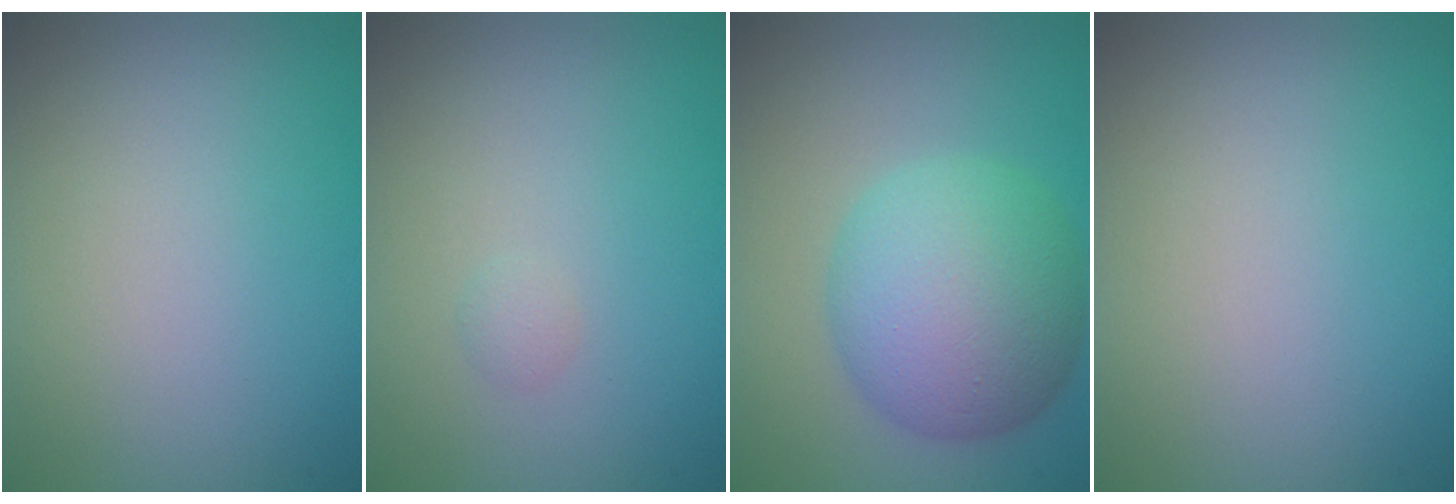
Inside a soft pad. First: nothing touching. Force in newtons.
{"total": 0.6, "press": 0.6, "slide": 0.0}
{"total": 8.7, "press": 8.7, "slide": 0.2}
{"total": 0.0}